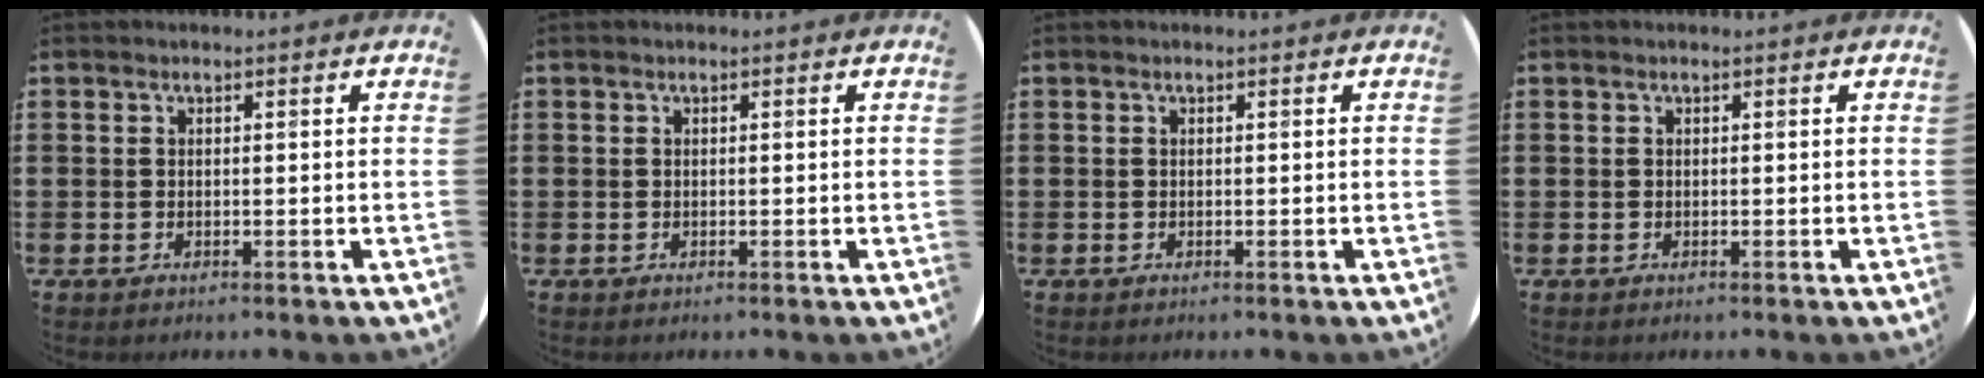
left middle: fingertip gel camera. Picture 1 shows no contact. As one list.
[{"total": 0.0}, {"total": 0.0}, {"total": 0.0}]